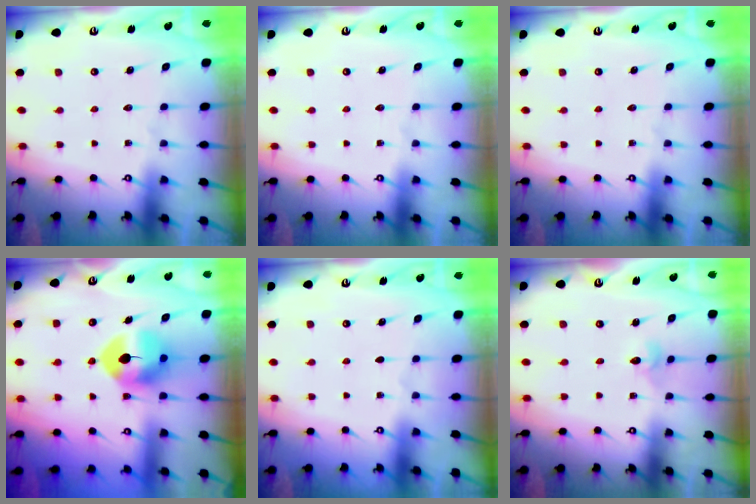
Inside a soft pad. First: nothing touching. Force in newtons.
{"total": 0.0}
{"total": 0.0}
{"total": 10.5, "press": 10.4, "slide": 1.5}
{"total": 0.0}
{"total": 2.4, "press": 2.4, "slide": 0.3}